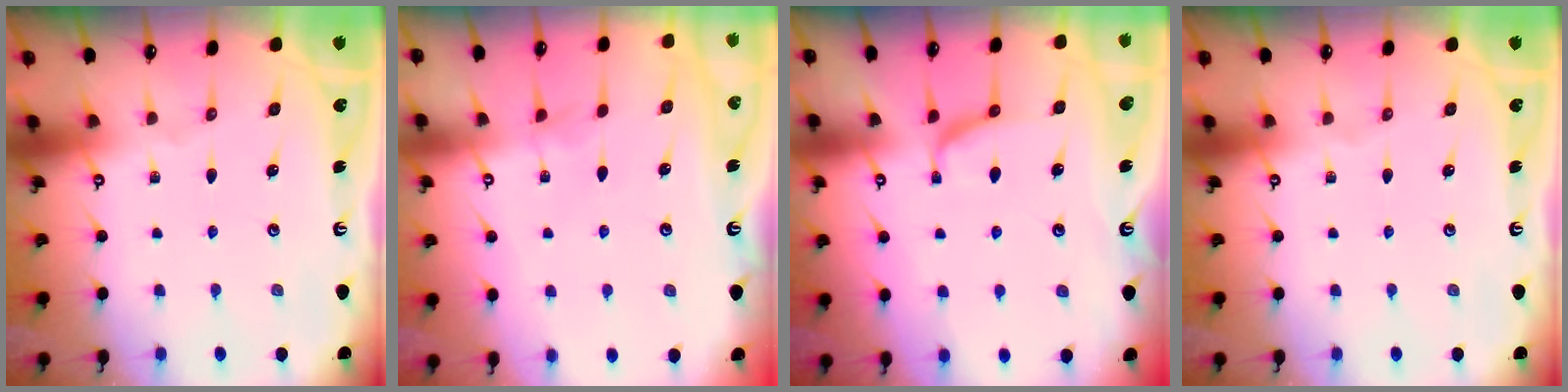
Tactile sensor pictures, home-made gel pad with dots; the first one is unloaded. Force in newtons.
{"total": 3.5, "press": 3.5, "slide": 0.2}
{"total": 2.4, "press": 2.2, "slide": 0.9}
{"total": 0.0}